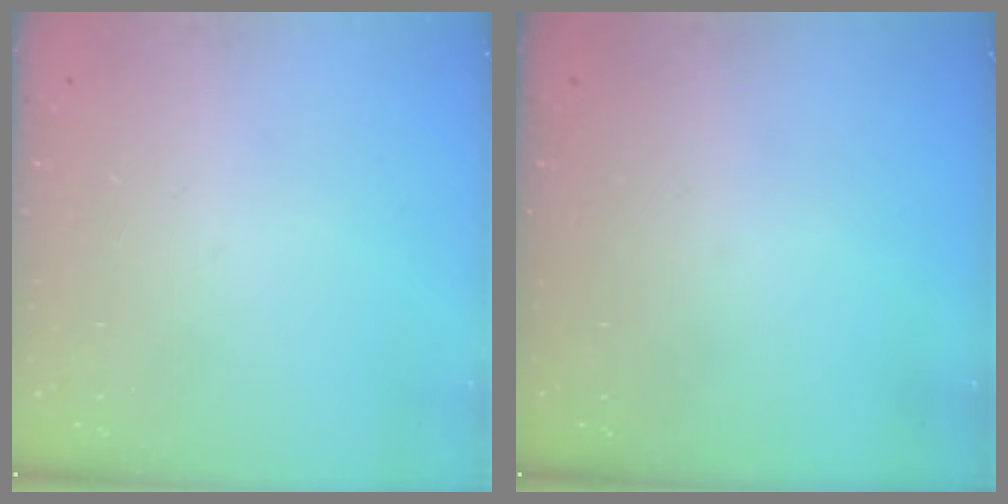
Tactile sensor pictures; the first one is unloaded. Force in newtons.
{"total": 0.0}